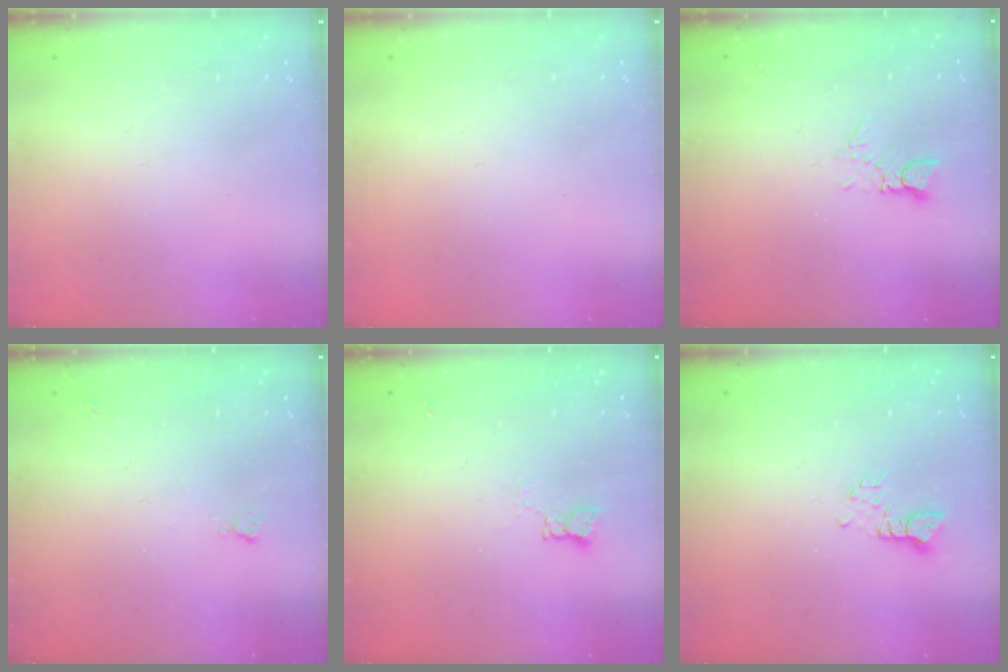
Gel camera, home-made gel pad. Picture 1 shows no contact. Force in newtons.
{"total": 0.0}
{"total": 2.9, "press": 2.9, "slide": 0.2}
{"total": 2.5, "press": 2.4, "slide": 0.6}
{"total": 2.0, "press": 2.0, "slide": 0.3}
{"total": 2.6, "press": 2.5, "slide": 0.4}